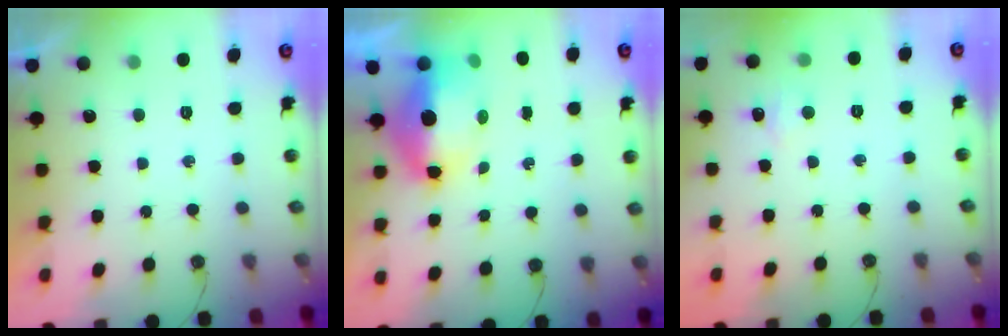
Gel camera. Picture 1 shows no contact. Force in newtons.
{"total": 8.3, "press": 8.2, "slide": 1.0}
{"total": 5.1, "press": 5.0, "slide": 0.7}